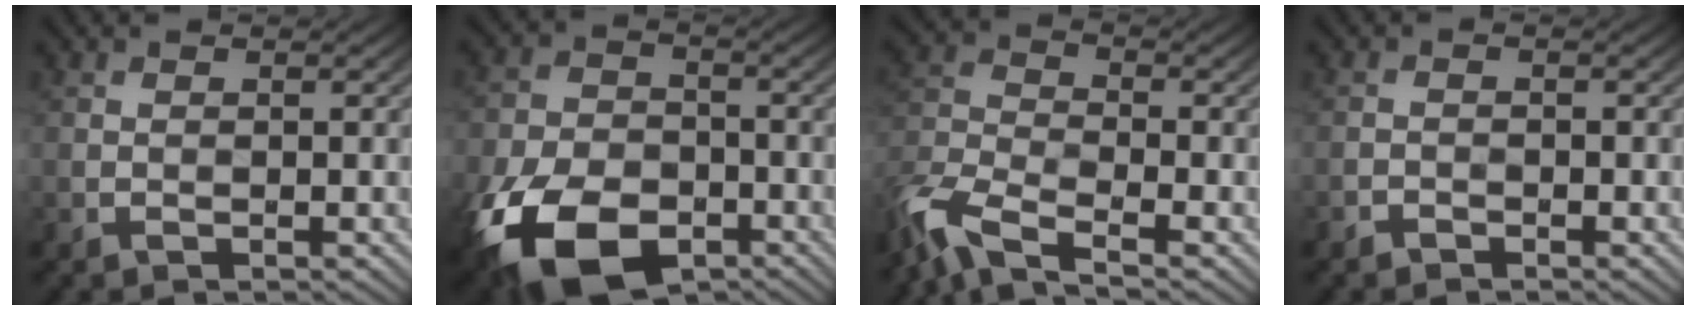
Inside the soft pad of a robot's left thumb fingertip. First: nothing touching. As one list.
[{"total": 14.6, "force": [-7.4, 8.9, 9.0], "torque": [-0.225, -0.053, -0.120]}, {"total": 8.7, "force": [-6.5, 3.1, 4.9], "torque": [-0.121, -0.019, -0.130]}, {"total": 1.0, "force": [-1.0, 0.2, -0.1], "torque": [-0.002, -0.004, -0.015]}]